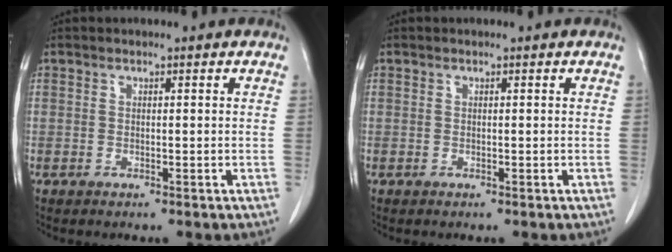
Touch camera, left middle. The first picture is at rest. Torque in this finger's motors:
{"motor_torque": [0.00, 0.00, 0.00, 0.00]}